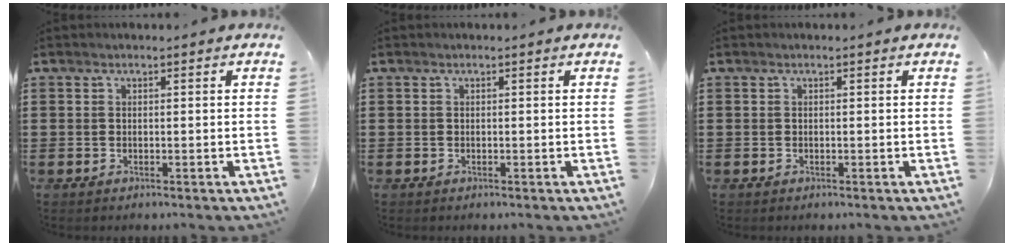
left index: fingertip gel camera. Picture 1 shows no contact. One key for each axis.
{"total": 0.0}
{"total": 0.0}